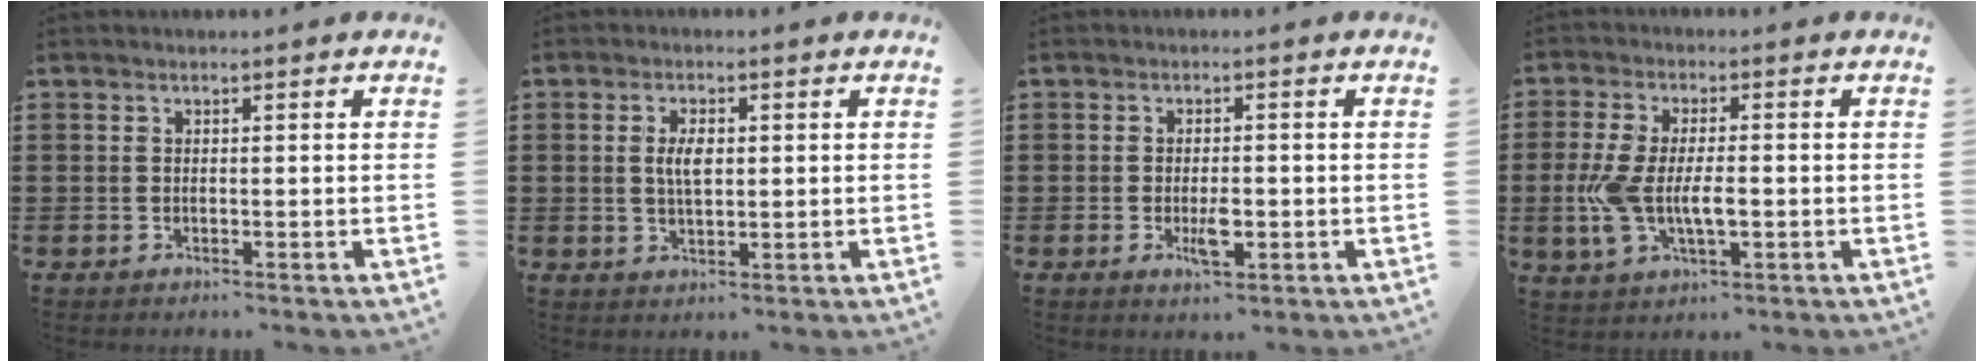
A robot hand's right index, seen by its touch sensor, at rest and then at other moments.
{"total": 3.7, "force": [0.5, 1.6, 3.3], "torque": [-0.067, 0.006, 0.006]}
{"total": 3.7, "force": [-0.9, 1.4, 3.3], "torque": [-0.065, -0.001, -0.017]}
{"total": 7.8, "force": [-1.2, 3.5, 6.8], "torque": [-0.161, -0.005, -0.029]}